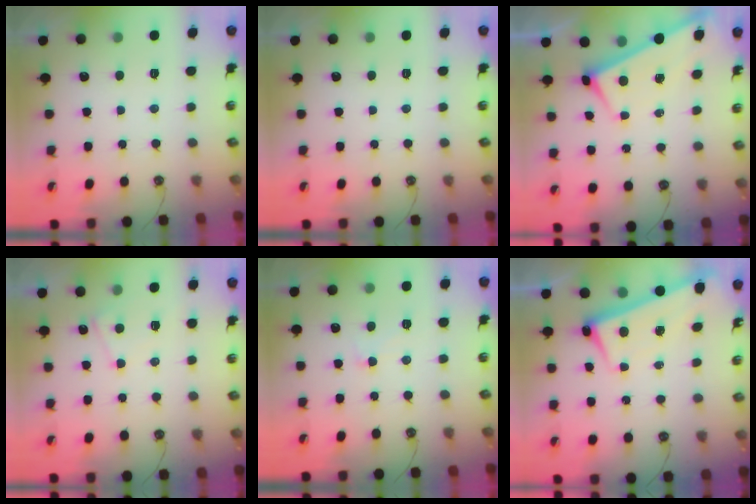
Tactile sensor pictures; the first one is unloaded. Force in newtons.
{"total": 0.0}
{"total": 1.7, "press": 1.7, "slide": 0.2}
{"total": 2.3, "press": 2.3, "slide": 0.3}
{"total": 0.9, "press": 0.8, "slide": 0.4}
{"total": 2.6, "press": 2.5, "slide": 0.8}